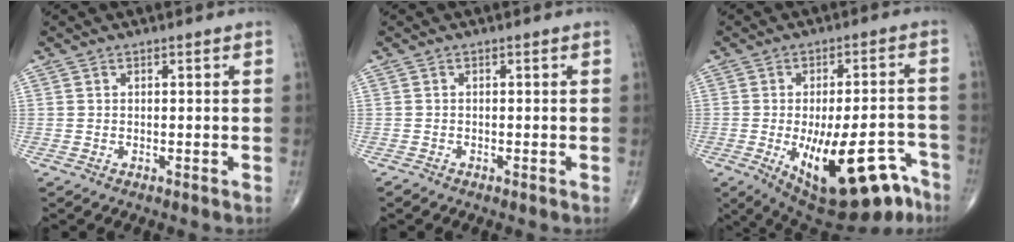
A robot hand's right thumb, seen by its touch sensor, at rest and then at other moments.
{"total": 0.6, "force": [-0.5, 0.0, 0.2], "torque": [-0.007, -0.003, -0.013]}
{"total": 21.1, "force": [-10.6, 8.5, 16.2], "torque": [-0.186, 0.043, -0.138]}